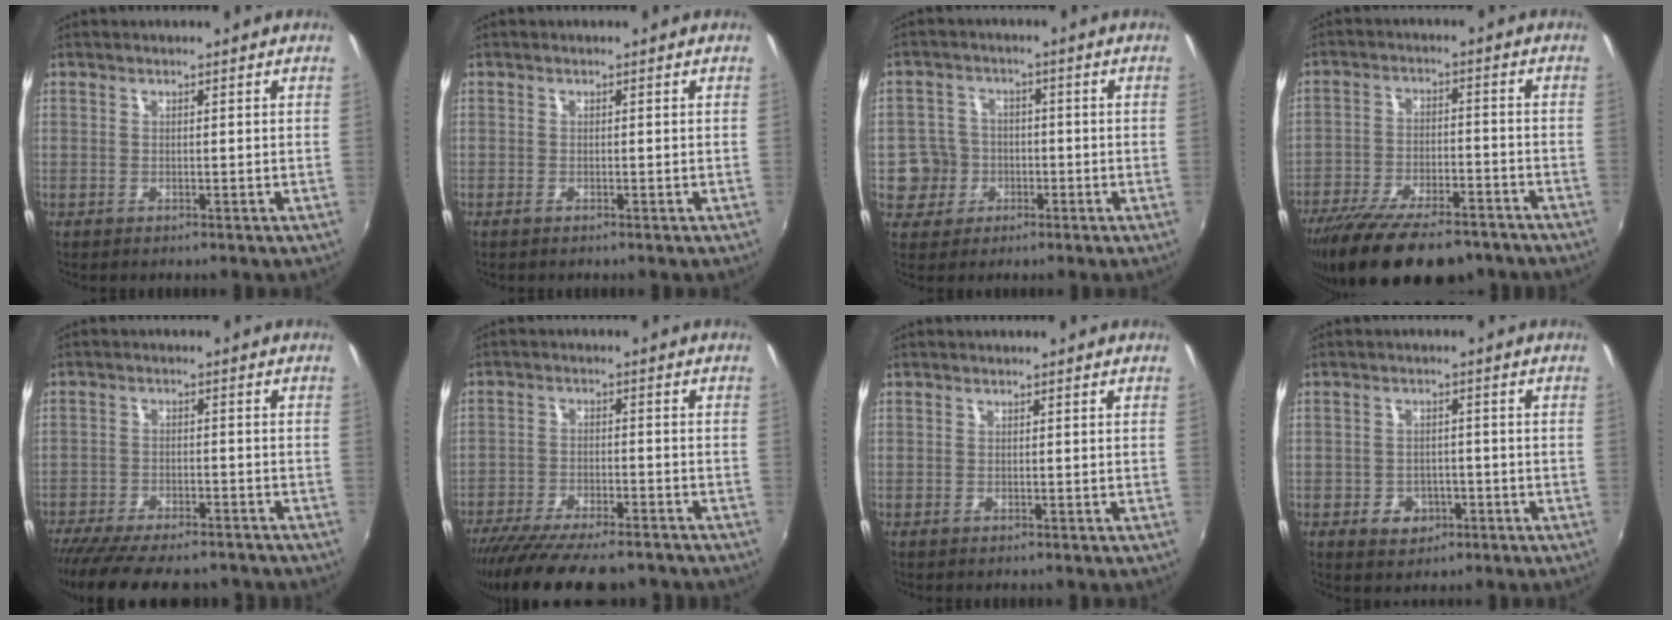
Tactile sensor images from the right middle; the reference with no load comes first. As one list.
[{"total": 0.6, "force": [-0.5, 0.2, 0.3], "torque": [-0.006, -0.003, -0.010]}, {"total": 5.4, "force": [-1.3, 5.2, 0.7], "torque": [-0.019, 0.005, -0.021]}, {"total": 19.2, "force": [-15.1, 5.6, 10.4], "torque": [-0.204, -0.042, -0.232]}, {"total": 14.8, "force": [-12.5, 3.6, 7.0], "torque": [-0.147, -0.042, -0.188]}, {"total": 17.0, "force": [-14.2, 3.6, 8.5], "torque": [-0.167, -0.043, -0.220]}, {"total": 0.0}, {"total": 3.9, "force": [-1.8, 3.1, 1.5], "torque": [-0.038, 0.001, -0.018]}]